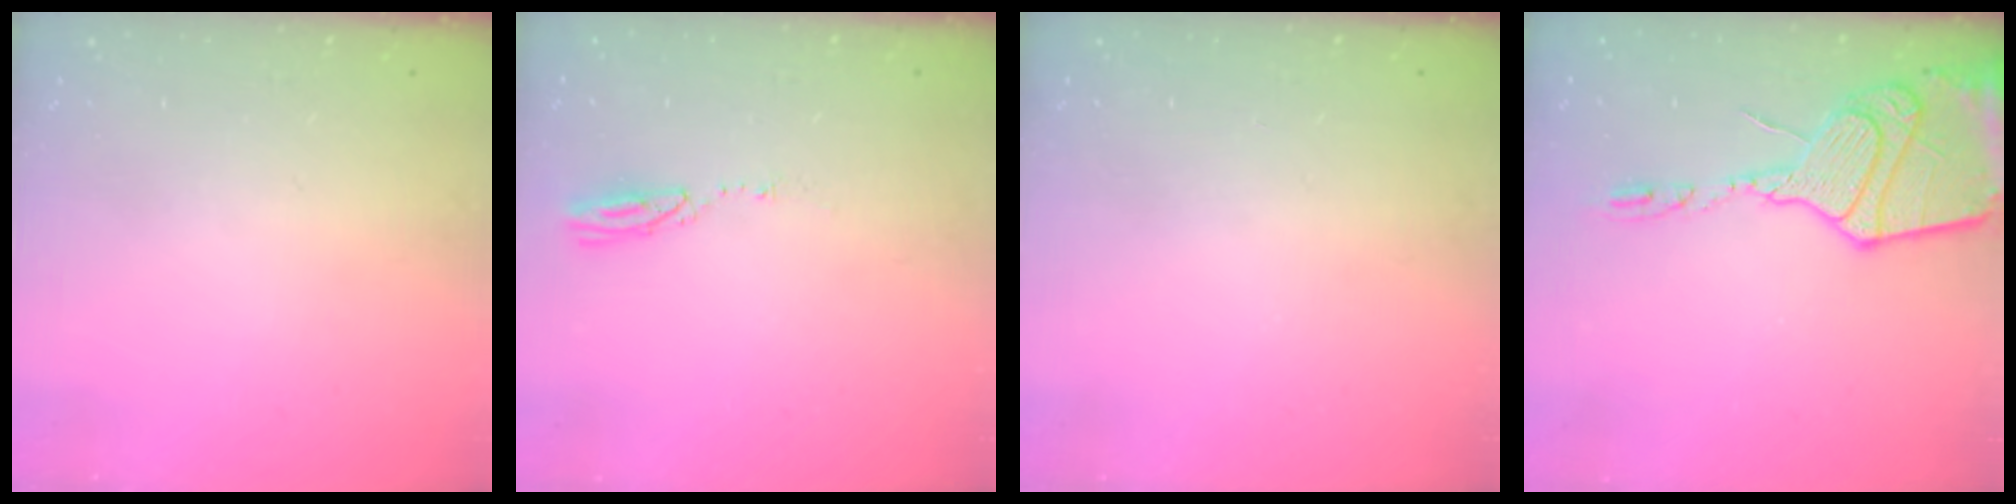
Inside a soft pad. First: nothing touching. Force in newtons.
{"total": 3.6, "press": 3.6, "slide": 0.3}
{"total": 0.0}
{"total": 18.1, "press": 17.9, "slide": 2.4}